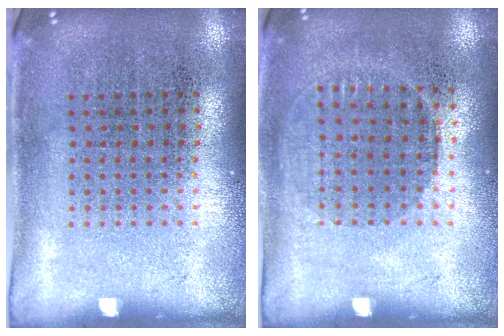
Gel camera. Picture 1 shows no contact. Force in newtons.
{"total": 1.0, "press": 0.9, "slide": 0.4}